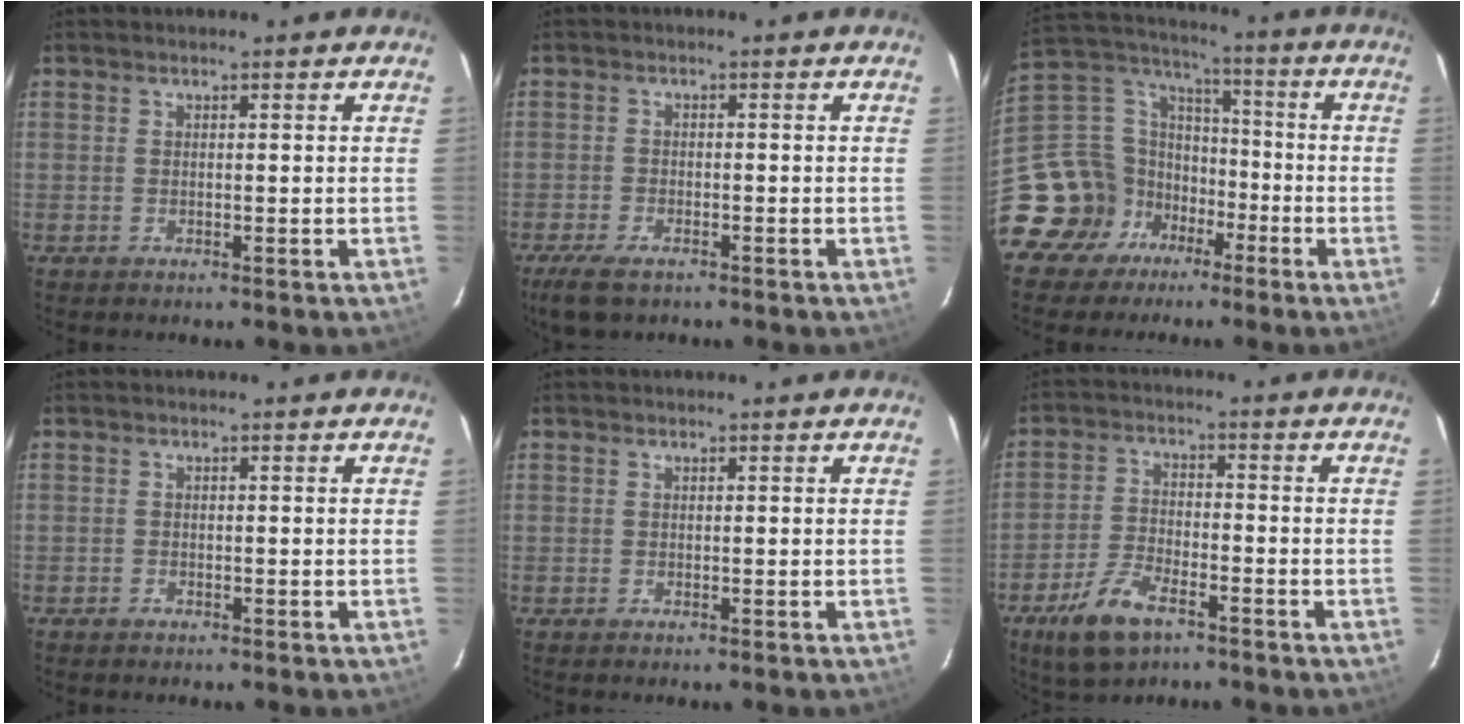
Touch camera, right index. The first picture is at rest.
{"total": 5.3, "force": [-3.8, 2.2, 2.9], "torque": [-0.080, -0.016, -0.071]}
{"total": 14.6, "force": [-7.2, 12.1, 3.8], "torque": [-0.103, 0.060, -0.124]}
{"total": 0.8, "force": [-0.6, 0.5, 0.1], "torque": [-0.002, 0.002, -0.012]}
{"total": 0.5, "force": [0.0, 0.5, -0.1], "torque": [0.004, 0.001, -0.004]}
{"total": 9.5, "force": [-6.0, 4.0, 6.1], "torque": [-0.147, -0.009, -0.116]}